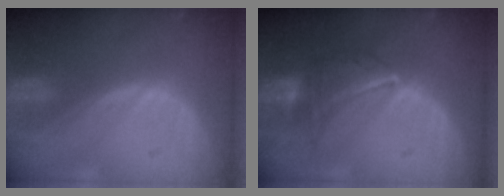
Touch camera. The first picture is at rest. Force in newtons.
{"total": 6.8, "press": 6.6, "slide": 1.4}